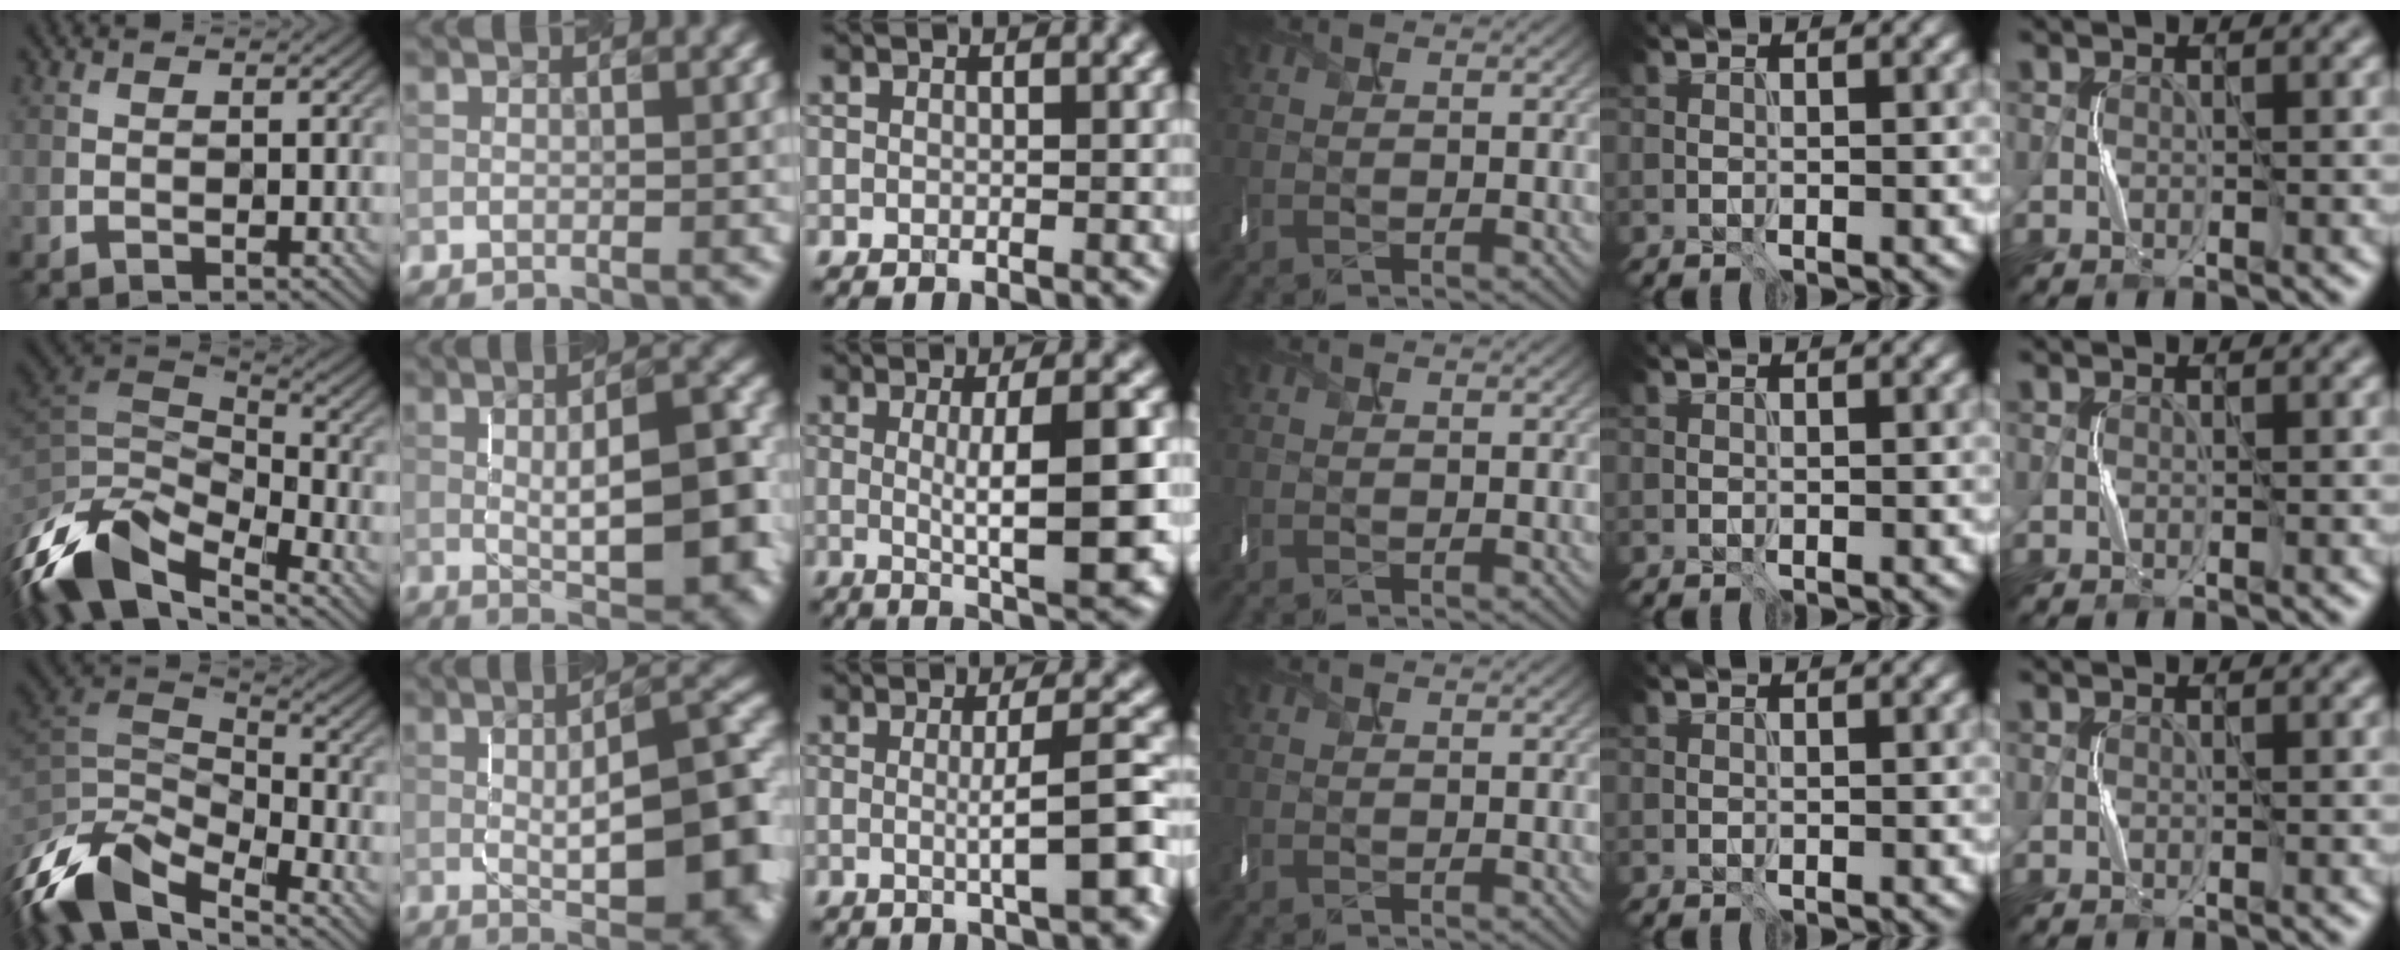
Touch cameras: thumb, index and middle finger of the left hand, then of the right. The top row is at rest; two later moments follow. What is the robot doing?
{"motion": "shake", "object": "box of matches"}